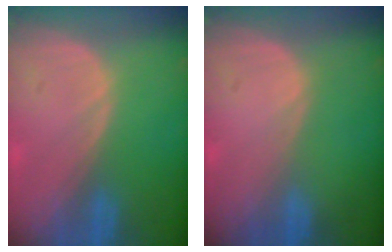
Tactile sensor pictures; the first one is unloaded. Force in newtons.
{"total": 0.0}